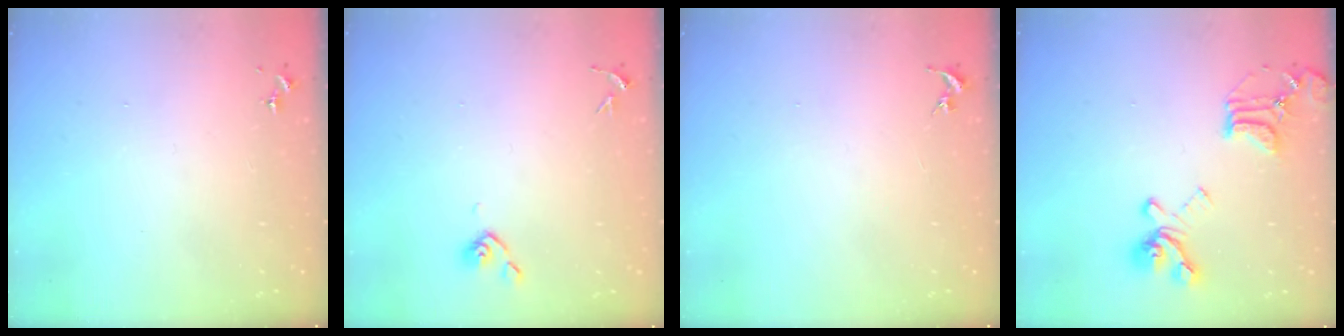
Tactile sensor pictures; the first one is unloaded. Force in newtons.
{"total": 3.8, "press": 3.7, "slide": 0.8}
{"total": 0.0}
{"total": 18.0, "press": 17.9, "slide": 1.9}